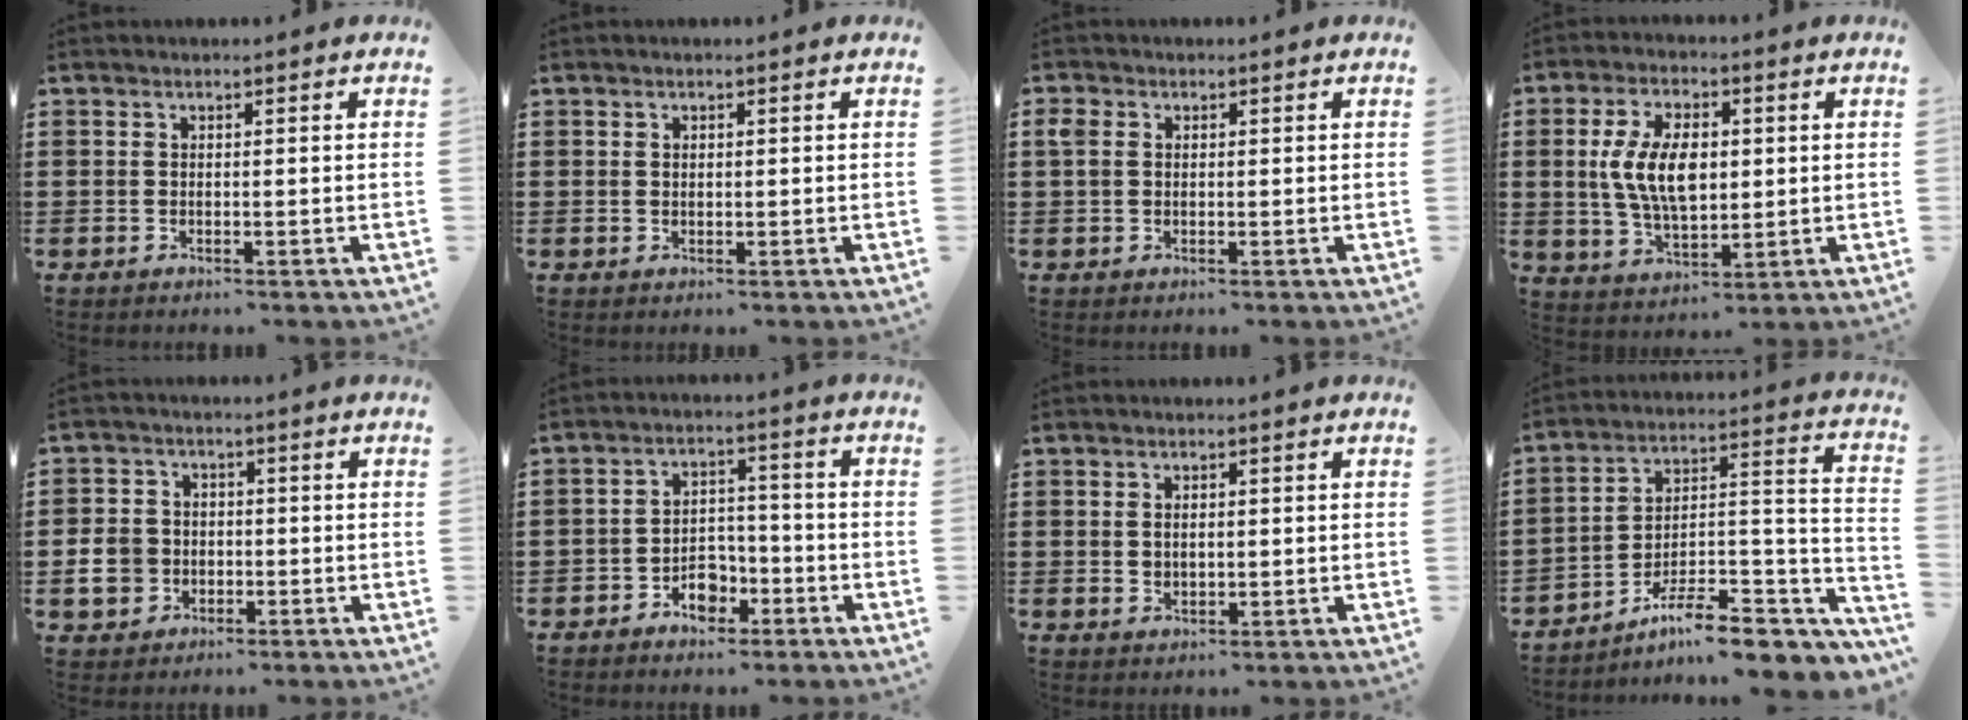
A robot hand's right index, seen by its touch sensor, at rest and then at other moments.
{"total": 0.6, "force": [0.4, 0.5, 0.2], "torque": [-0.006, 0.002, 0.007]}
{"total": 2.0, "force": [0.4, 1.6, 1.1], "torque": [-0.025, 0.009, 0.007]}
{"total": 9.2, "force": [0.9, 5.0, 7.8], "torque": [-0.163, 0.006, 0.011]}
{"total": 5.9, "force": [-1.4, 5.2, 2.5], "torque": [-0.077, 0.006, -0.029]}
{"total": 4.6, "force": [-2.9, 2.8, 2.2], "torque": [-0.039, 0.008, -0.053]}
{"total": 1.4, "force": [0.5, 0.9, 1.0], "torque": [-0.021, 0.005, 0.008]}
{"total": 9.5, "force": [-7.1, 2.9, 5.7], "torque": [-0.092, 0.010, -0.133]}